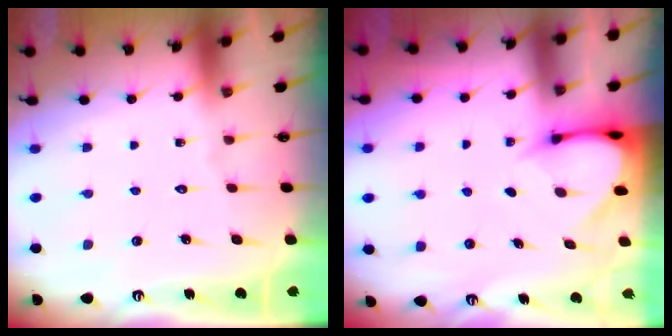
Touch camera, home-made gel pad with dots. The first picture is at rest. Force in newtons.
{"total": 3.3, "press": 3.3, "slide": 0.2}